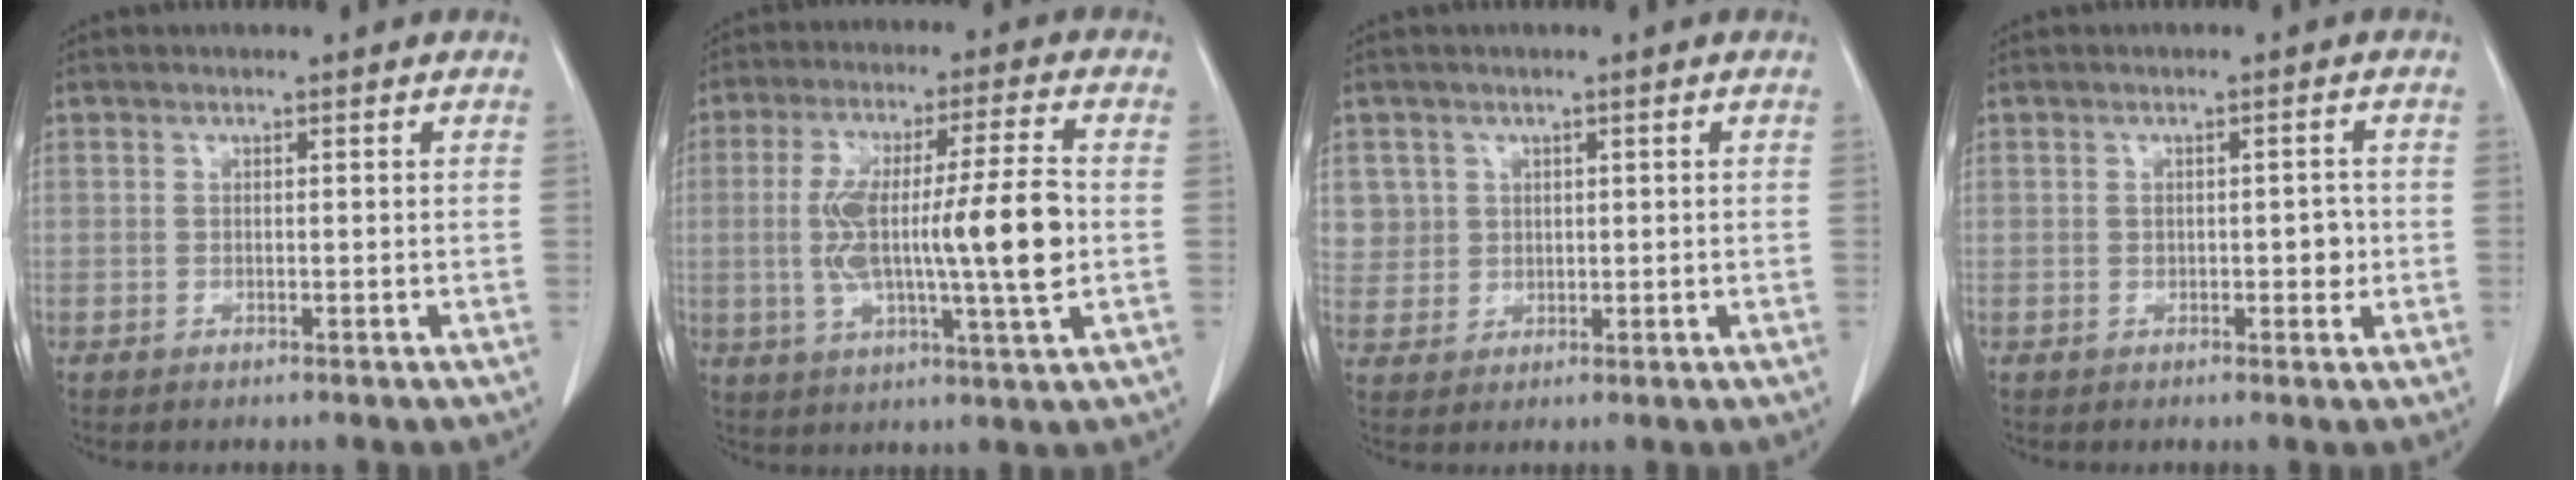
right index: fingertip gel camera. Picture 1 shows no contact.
{"total": 15.2, "force": [-0.8, 1.3, 15.1], "torque": [-0.278, 0.012, -0.013]}
{"total": 4.7, "force": [1.7, 4.4, -0.1], "torque": [0.015, 0.005, 0.037]}
{"total": 2.6, "force": [-0.3, 1.5, 2.1], "torque": [-0.028, 0.004, -0.001]}